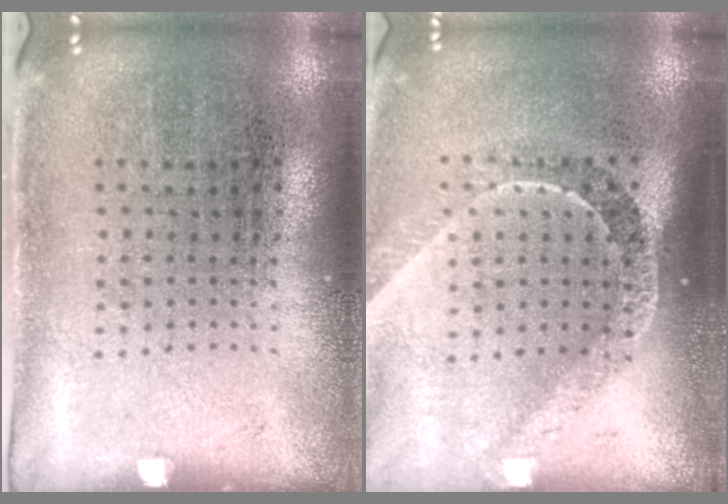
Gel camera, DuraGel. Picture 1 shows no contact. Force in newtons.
{"total": 2.2, "press": 1.6, "slide": 1.4}